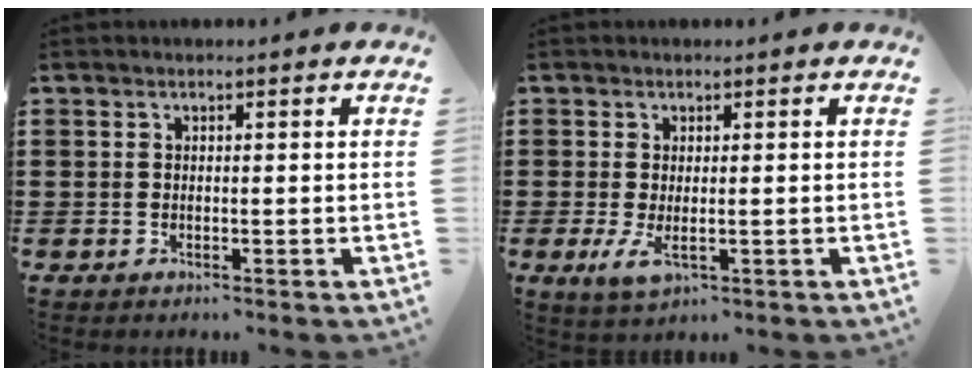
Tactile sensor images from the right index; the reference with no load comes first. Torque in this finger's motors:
{"motor_torque": [0.66, -0.18, 0.16, 0.07]}